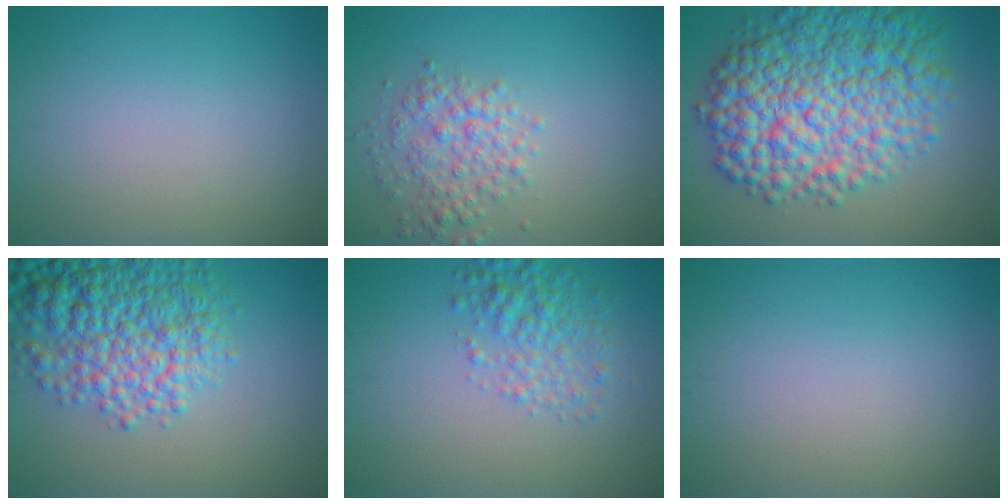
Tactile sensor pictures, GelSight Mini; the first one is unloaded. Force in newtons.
{"total": 3.3, "press": 3.3, "slide": 0.1}
{"total": 12.1, "press": 12.1, "slide": 0.2}
{"total": 9.2, "press": 9.2, "slide": 0.4}
{"total": 3.4, "press": 3.4, "slide": 0.1}
{"total": 0.0}